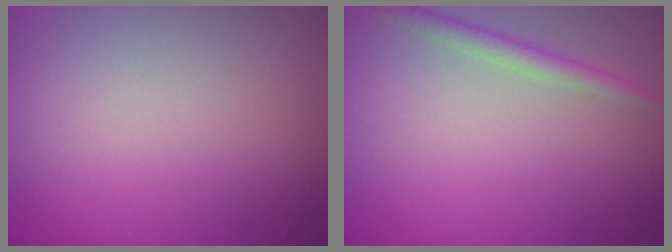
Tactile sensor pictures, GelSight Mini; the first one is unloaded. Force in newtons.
{"total": 1.6, "press": 1.6, "slide": 0.1}